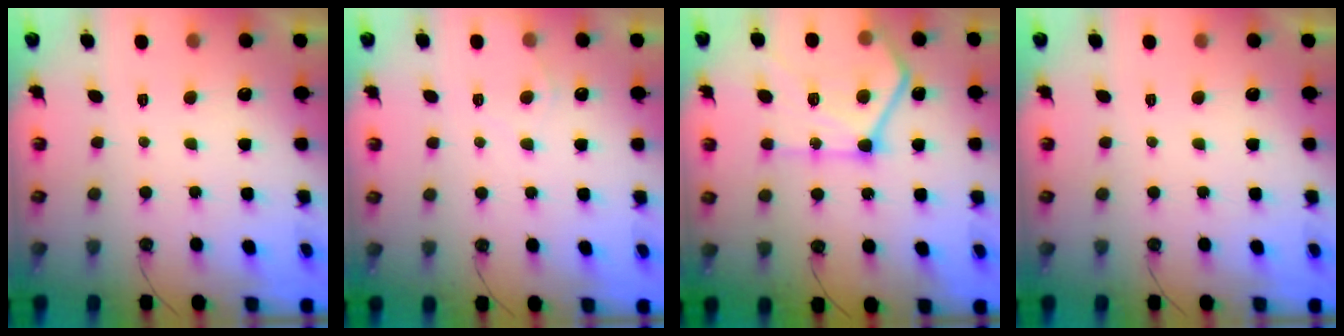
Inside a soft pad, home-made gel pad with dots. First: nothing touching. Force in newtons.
{"total": 5.4, "press": 5.4, "slide": 0.6}
{"total": 22.5, "press": 22.4, "slide": 2.5}
{"total": 0.0}